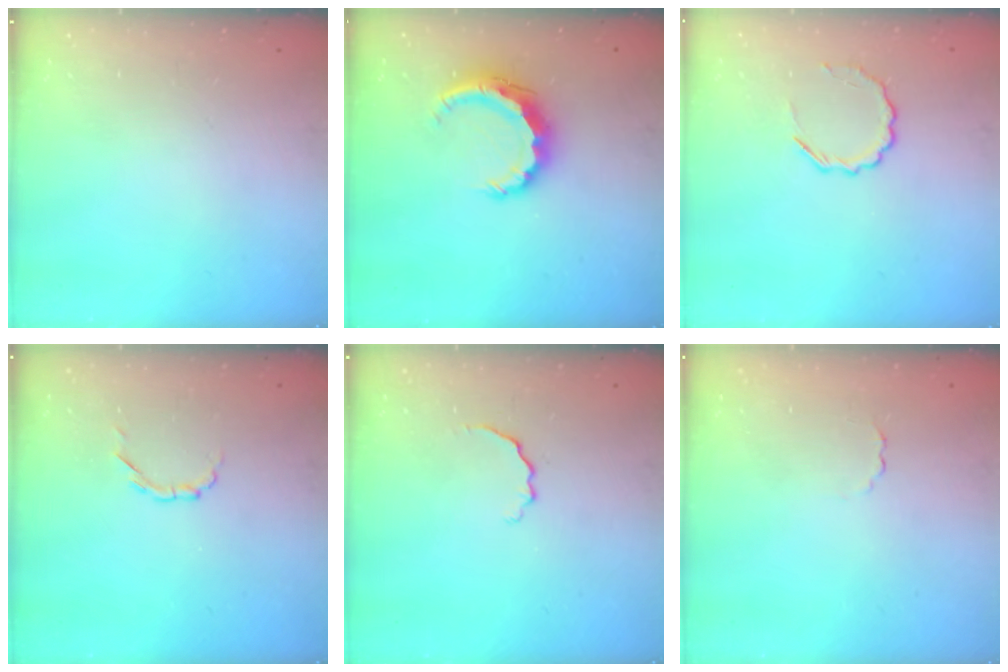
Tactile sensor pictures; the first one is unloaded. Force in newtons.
{"total": 8.3, "press": 8.3, "slide": 0.2}
{"total": 6.3, "press": 6.2, "slide": 1.5}
{"total": 2.6, "press": 2.5, "slide": 0.9}
{"total": 2.9, "press": 2.8, "slide": 0.8}
{"total": 1.4, "press": 1.3, "slide": 0.4}